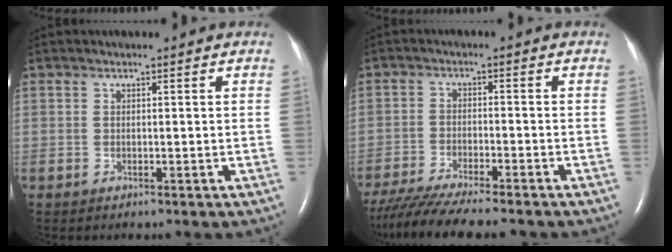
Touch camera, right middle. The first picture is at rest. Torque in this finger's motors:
{"motor_torque": [0.68, -0.70, 0.14, 0.07]}